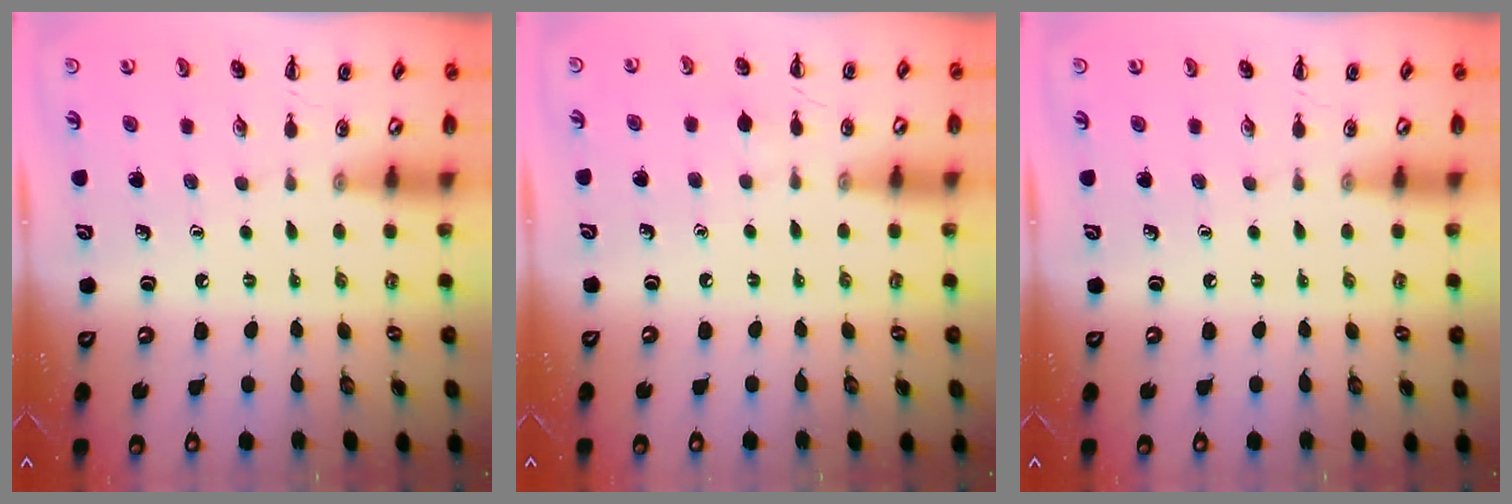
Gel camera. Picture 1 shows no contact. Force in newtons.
{"total": 2.7, "press": 2.5, "slide": 1.0}
{"total": 0.0}